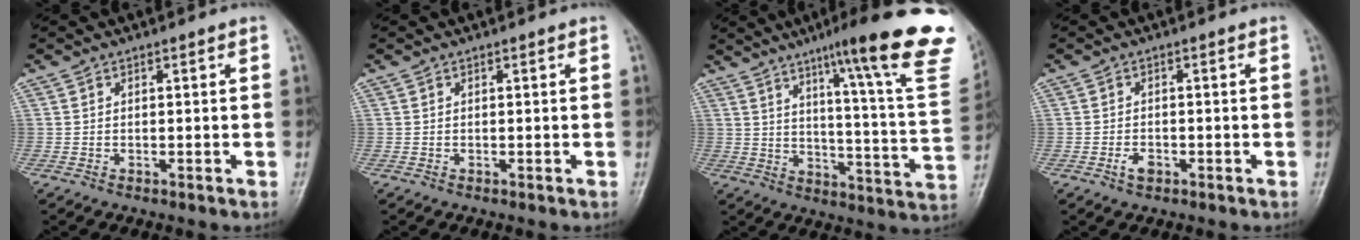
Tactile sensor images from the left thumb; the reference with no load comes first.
{"total": 0.0}
{"total": 26.3, "force": [16.0, 2.9, 20.6], "torque": [-0.256, -0.072, 0.213]}
{"total": 2.0, "force": [-1.0, 1.2, 1.3], "torque": [-0.024, 0.005, -0.018]}